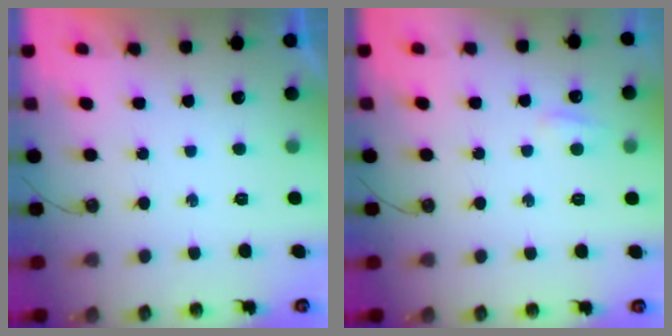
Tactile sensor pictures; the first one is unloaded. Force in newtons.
{"total": 3.3, "press": 3.2, "slide": 0.6}